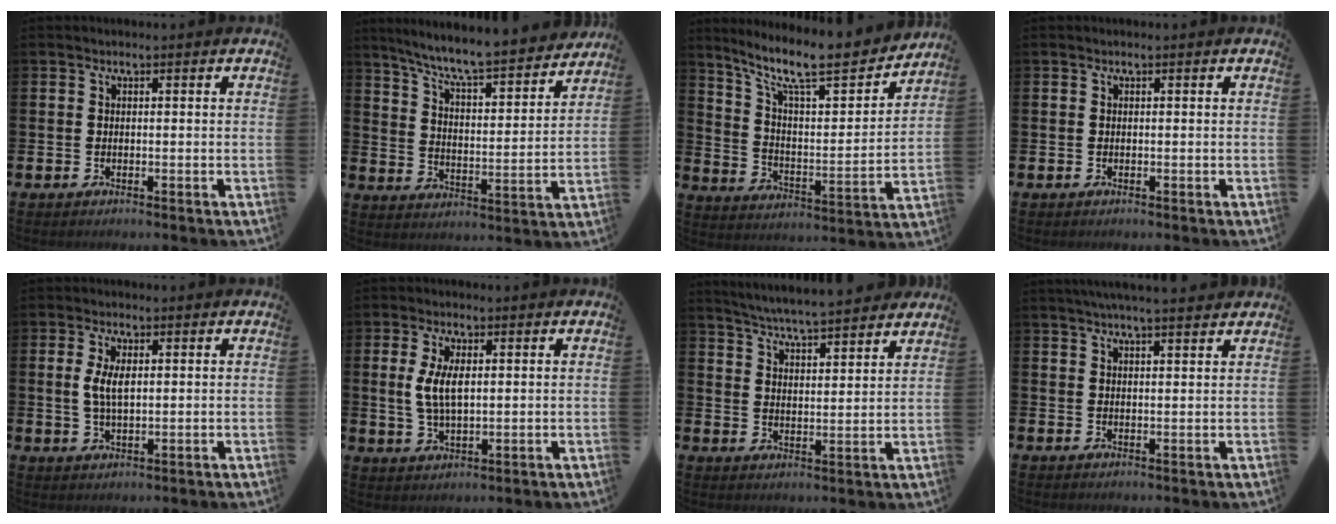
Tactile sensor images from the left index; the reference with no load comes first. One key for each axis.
{"total": 8.0, "fx": 7.4, "fy": 0.2, "fz": 3.0, "tx": -0.096, "ty": -0.059, "tz": 0.125}
{"total": 11.2, "fx": 9.5, "fy": 1.9, "fz": 5.7, "tx": -0.137, "ty": -0.067, "tz": 0.158}
{"total": 0.0}
{"total": 3.9, "fx": 1.1, "fy": 1.8, "fz": 3.3, "tx": -0.060, "ty": 0.004, "tz": 0.017}
{"total": 5.2, "fx": 1.4, "fy": 2.4, "fz": 4.3, "tx": -0.083, "ty": 0.004, "tz": 0.022}
{"total": 5.6, "fx": 5.5, "fy": -0.2, "fz": 1.0, "tx": -0.046, "ty": -0.036, "tz": 0.097}
{"total": 3.8, "fx": 3.6, "fy": -0.3, "fz": 1.1, "tx": -0.030, "ty": -0.010, "tz": 0.066}